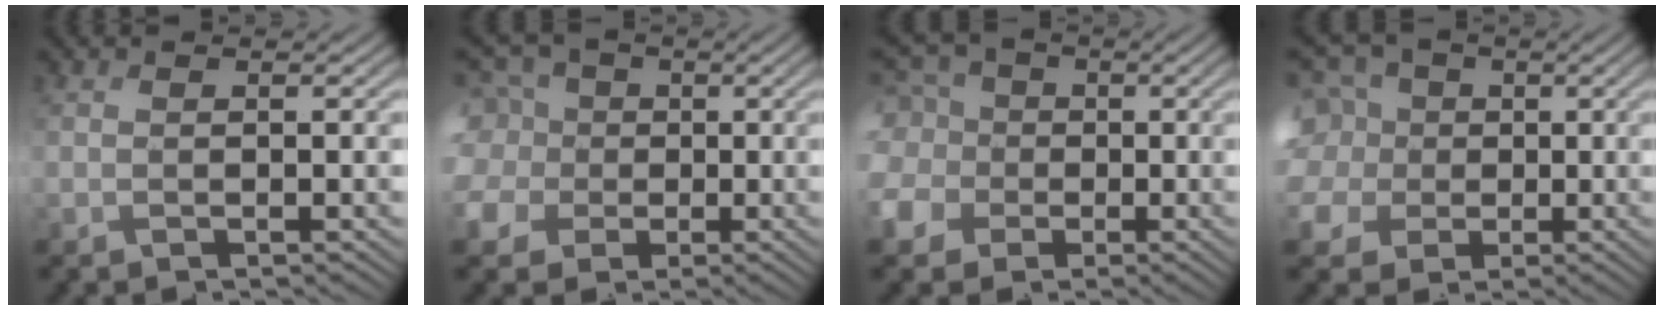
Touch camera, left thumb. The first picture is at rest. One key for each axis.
{"total": 9.8, "fx": -0.4, "fy": 8.8, "fz": 4.2, "tx": -0.166, "ty": 0.002, "tz": -0.032}
{"total": 9.1, "fx": -0.9, "fy": 8.2, "fz": 4.0, "tx": -0.148, "ty": -0.004, "tz": -0.031}
{"total": 12.9, "fx": 0.7, "fy": 11.3, "fz": 6.2, "tx": -0.221, "ty": 0.013, "tz": -0.010}